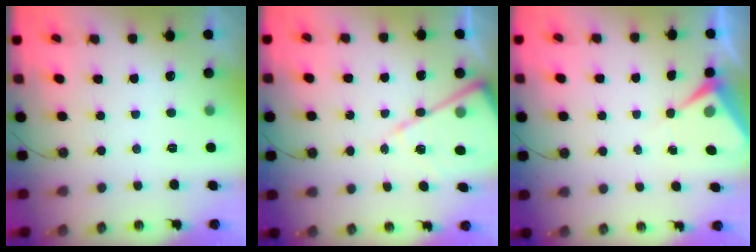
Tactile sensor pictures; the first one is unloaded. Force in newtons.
{"total": 13.1, "press": 13.0, "slide": 1.2}
{"total": 6.0, "press": 6.0, "slide": 0.7}